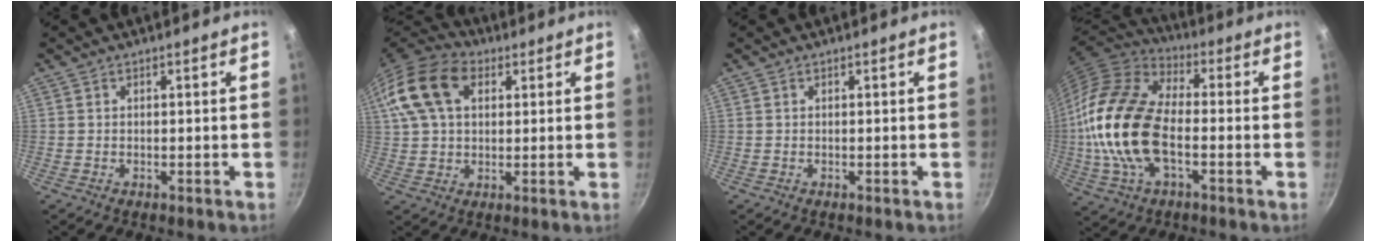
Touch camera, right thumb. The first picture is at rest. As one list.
[{"total": 16.6, "force": [5.4, 11.1, 11.2], "torque": [-0.212, 0.020, 0.086]}, {"total": 0.0}, {"total": 20.4, "force": [-2.6, 11.4, 16.7], "torque": [-0.322, 0.030, -0.062]}]